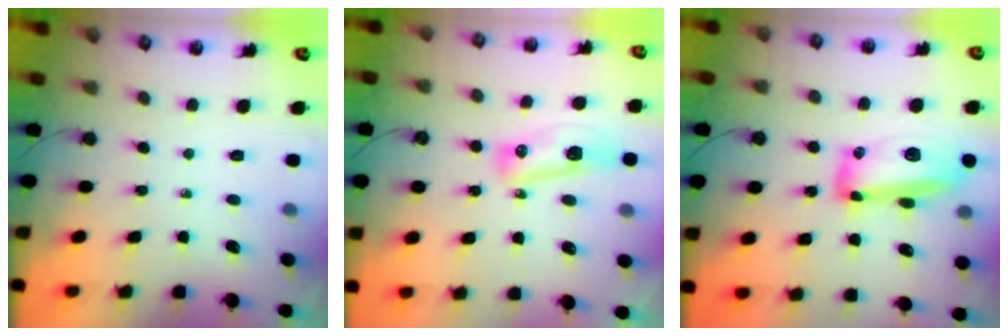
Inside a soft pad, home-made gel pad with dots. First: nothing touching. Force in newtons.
{"total": 10.5, "press": 10.4, "slide": 1.3}
{"total": 15.6, "press": 15.5, "slide": 1.3}